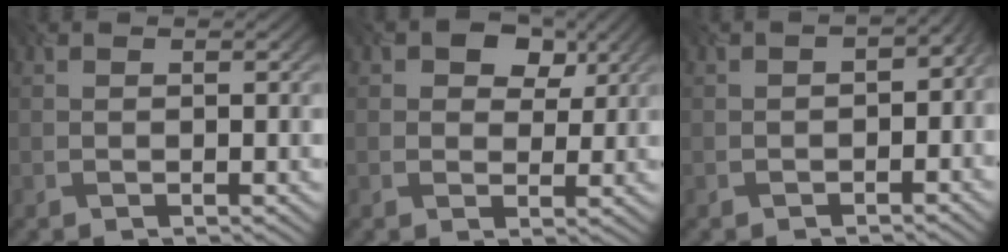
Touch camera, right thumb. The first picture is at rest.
{"total": 4.1, "force": [2.0, 2.9, 2.2], "torque": [-0.029, 0.001, 0.030]}
{"total": 3.8, "force": [-1.8, 2.0, 2.7], "torque": [-0.024, -0.005, -0.012]}